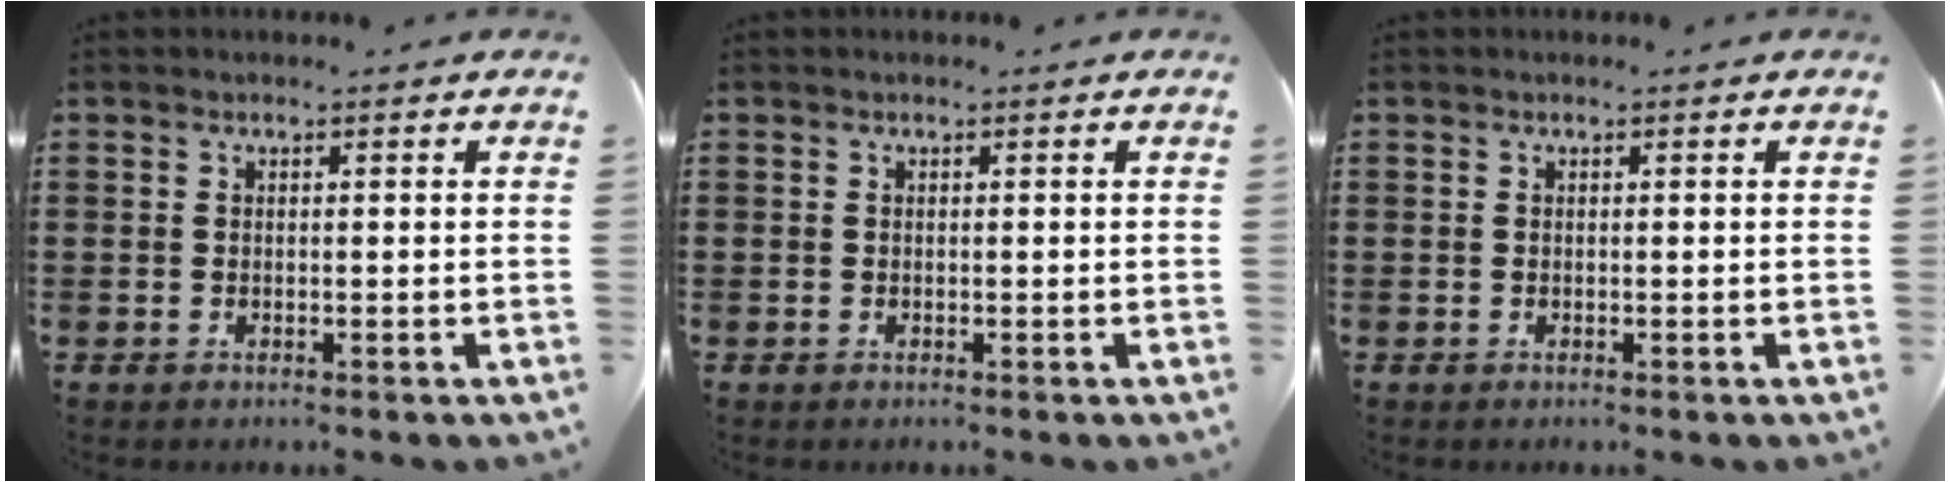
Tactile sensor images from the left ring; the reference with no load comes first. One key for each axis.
{"total": 0.0}
{"total": 0.0}